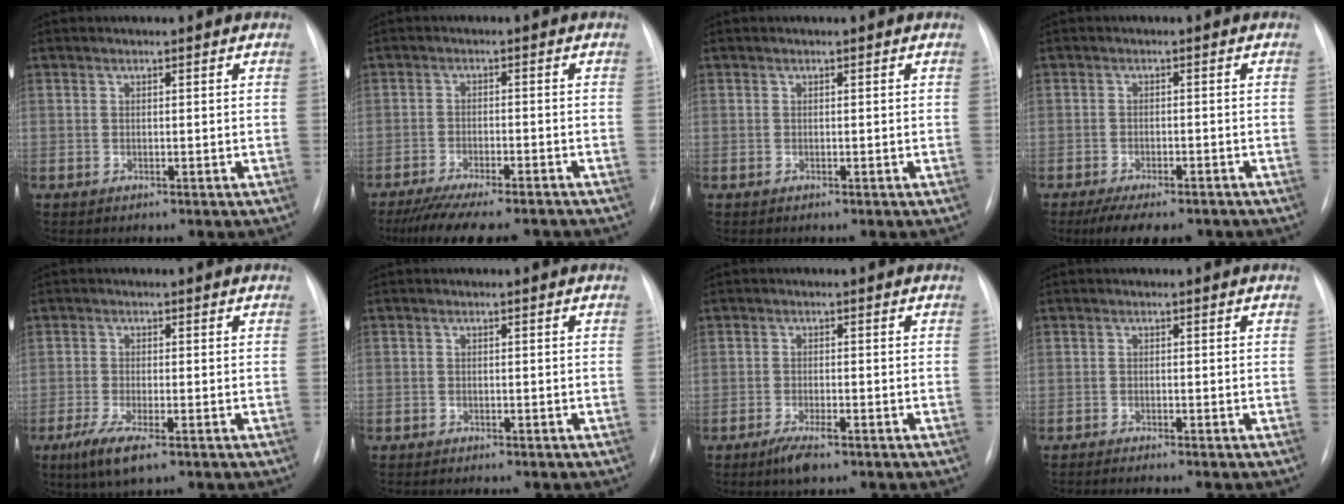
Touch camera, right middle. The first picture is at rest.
{"total": 14.3, "force": [-12.3, 2.3, 6.9], "torque": [-0.117, -0.023, -0.176]}
{"total": 0.0}
{"total": 9.2, "force": [-7.2, 3.1, 4.8], "torque": [-0.064, -0.007, -0.102]}
{"total": 5.3, "force": [-3.1, 0.8, 4.3], "torque": [-0.092, -0.017, -0.056]}
{"total": 2.4, "force": [-2.0, 0.8, 0.9], "torque": [-0.010, -0.002, -0.022]}
{"total": 3.3, "force": [-2.2, 0.7, 2.4], "torque": [-0.052, -0.005, -0.040]}
{"total": 3.3, "force": [-2.9, -0.2, 1.6], "torque": [-0.015, -0.003, -0.040]}